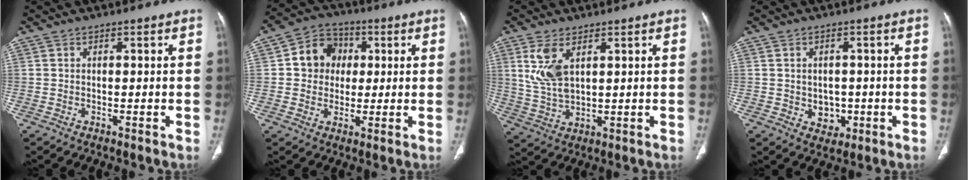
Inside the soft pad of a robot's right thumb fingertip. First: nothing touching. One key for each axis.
{"total": 9.4, "fx": 1.3, "fy": 8.3, "fz": 4.1, "tx": -0.030, "ty": 0.010, "tz": 0.012}
{"total": 7.8, "fx": 3.1, "fy": 3.7, "fz": 6.1, "tx": -0.130, "ty": -0.010, "tz": 0.074}
{"total": 4.4, "fx": -0.7, "fy": 3.7, "fz": 2.3, "tx": -0.009, "ty": 0.003, "tz": 0.000}